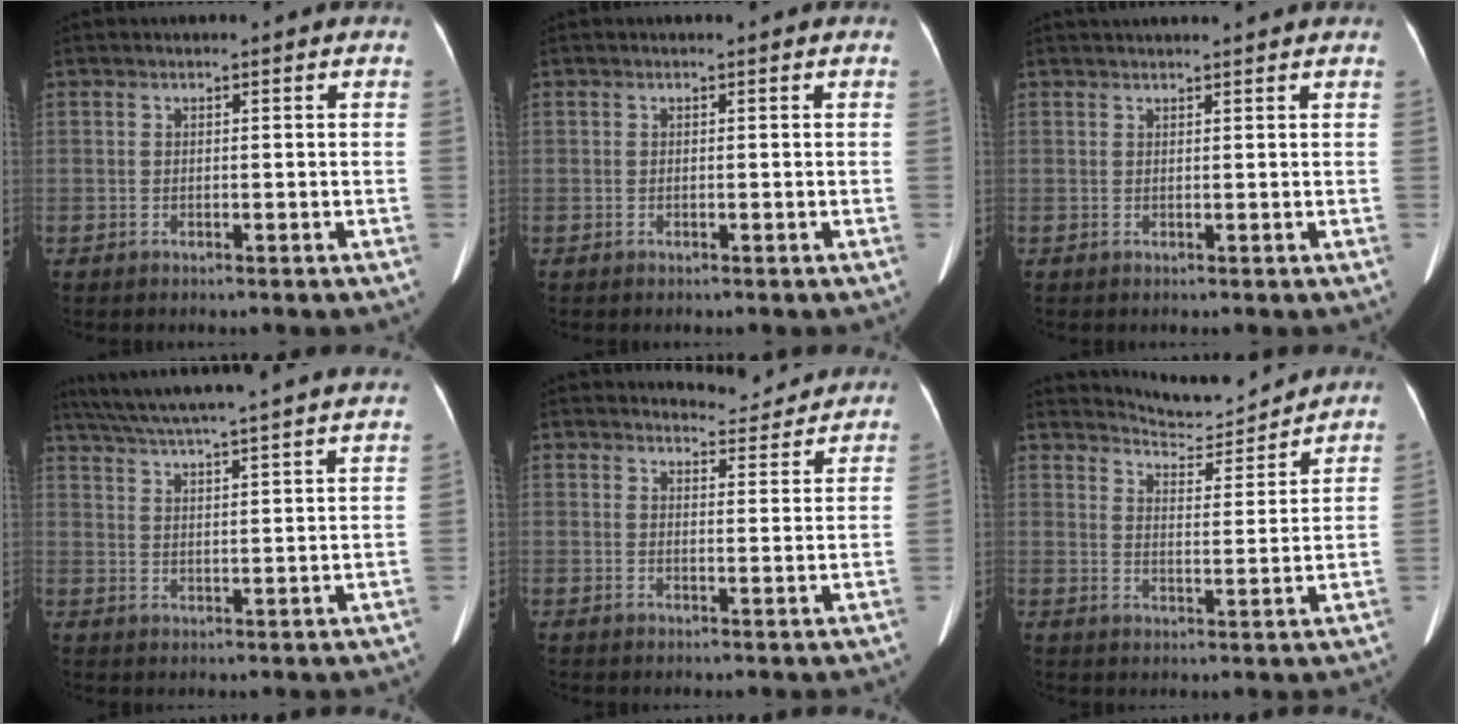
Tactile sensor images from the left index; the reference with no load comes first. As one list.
[{"total": 0.0}, {"total": 5.4, "force": [5.1, -0.1, 1.8], "torque": [-0.021, 0.030, 0.063]}, {"total": 23.3, "force": [20.9, -0.2, 10.4], "torque": [-0.182, 0.007, 0.283]}, {"total": 4.8, "force": [4.8, 0.5, -0.6], "torque": [0.001, -0.005, 0.059]}, {"total": 7.9, "force": [7.9, 0.1, -0.2], "torque": [-0.008, -0.005, 0.122]}]